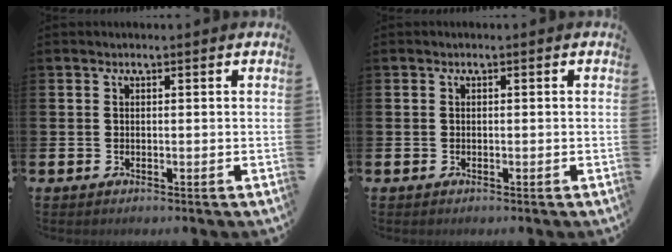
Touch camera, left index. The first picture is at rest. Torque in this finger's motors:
{"motor_torque": [0.00, 0.00, 0.00, 0.00]}